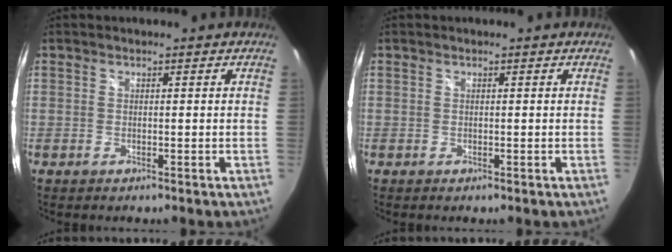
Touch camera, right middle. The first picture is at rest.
{"total": 0.0}